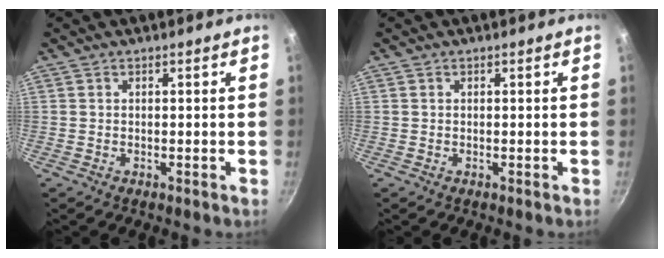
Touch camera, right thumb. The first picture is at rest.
{"total": 0.0}